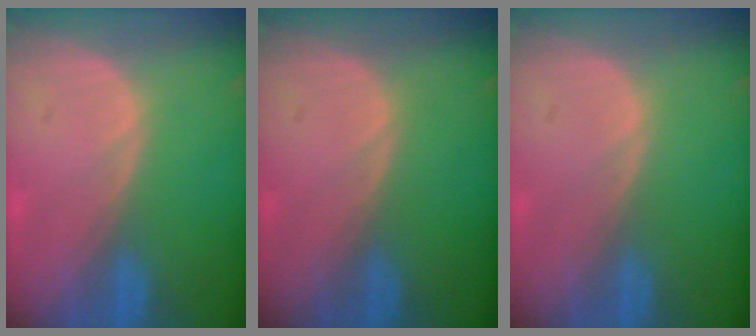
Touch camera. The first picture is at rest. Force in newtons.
{"total": 0.0}
{"total": 0.0}